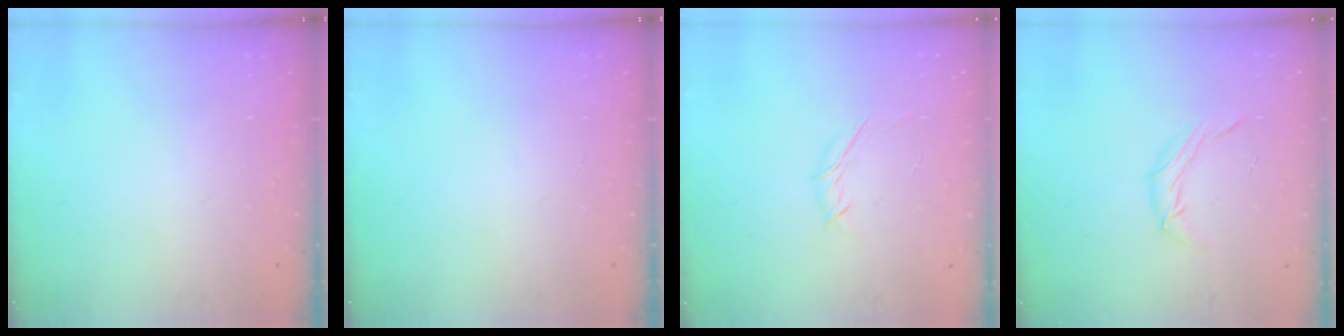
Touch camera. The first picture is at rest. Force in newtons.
{"total": 0.0}
{"total": 3.9, "press": 3.8, "slide": 0.8}
{"total": 6.6, "press": 6.6, "slide": 0.6}